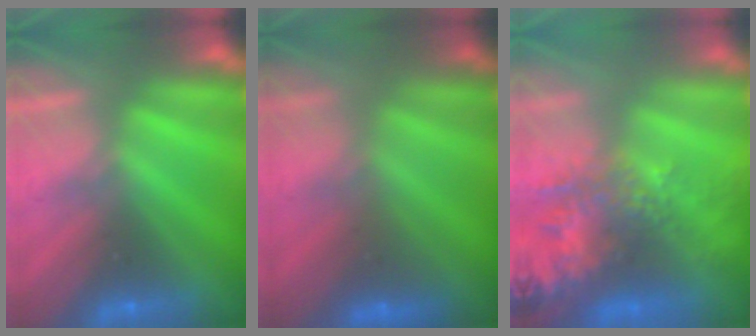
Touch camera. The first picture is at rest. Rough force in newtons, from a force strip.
{"total": 2.4}
{"total": 7.5}